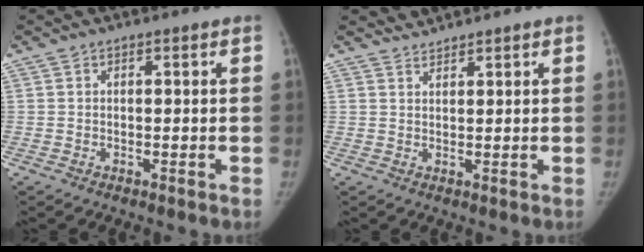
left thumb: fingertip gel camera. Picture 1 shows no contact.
{"total": 1.8, "force": [1.7, -0.2, -0.5], "torque": [0.003, -0.004, 0.039]}